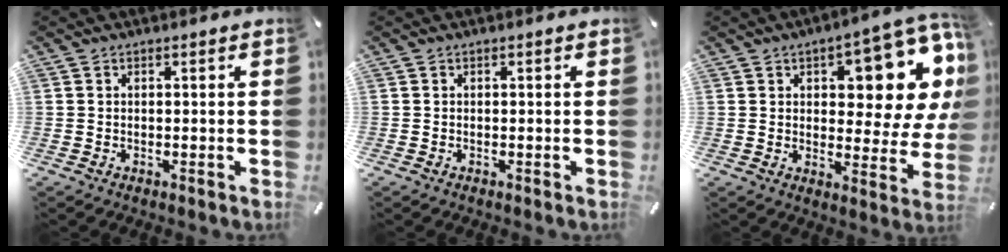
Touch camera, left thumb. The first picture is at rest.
{"total": 0.0}
{"total": 15.4, "force": [8.2, 6.9, 11.1], "torque": [-0.125, -0.070, 0.130]}